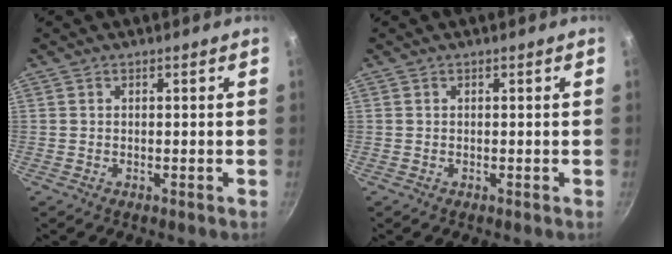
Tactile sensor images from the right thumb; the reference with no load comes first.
{"total": 0.0}